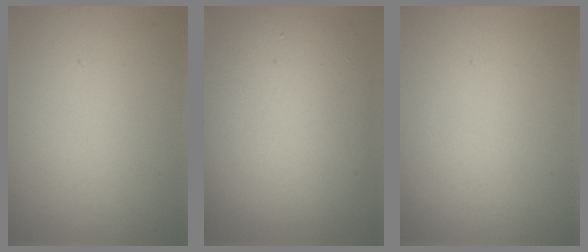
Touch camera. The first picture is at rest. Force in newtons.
{"total": 10.1, "press": 10.1, "slide": 0.6}
{"total": 0.0}